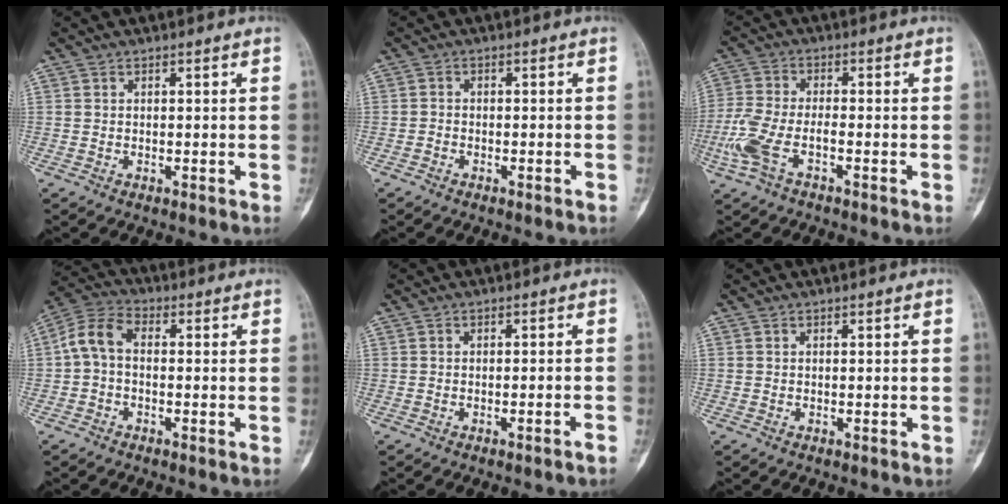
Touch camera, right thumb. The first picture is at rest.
{"total": 1.1, "force": [-1.0, 0.4, 0.4], "torque": [-0.010, 0.005, -0.019]}
{"total": 8.7, "force": [-3.6, 3.9, 6.9], "torque": [-0.175, 0.019, -0.074]}
{"total": 6.7, "force": [-0.3, 4.2, 5.2], "torque": [-0.103, 0.024, -0.018]}
{"total": 1.7, "force": [-1.3, -0.2, 1.1], "torque": [-0.025, 0.009, -0.013]}
{"total": 0.0}